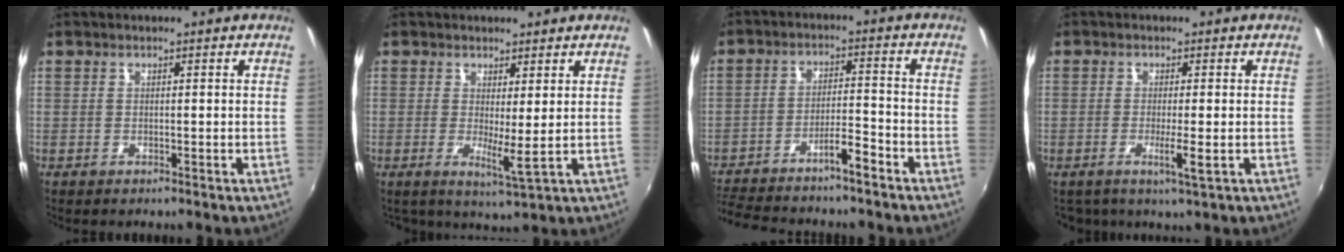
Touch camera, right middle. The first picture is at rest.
{"total": 3.3, "force": [0.6, 0.2, 3.3], "torque": [-0.057, -0.011, 0.011]}
{"total": 8.5, "force": [-7.3, 0.5, 4.3], "torque": [-0.090, 0.017, -0.125]}
{"total": 2.6, "force": [-0.8, 0.1, 2.5], "torque": [-0.047, -0.004, -0.012]}